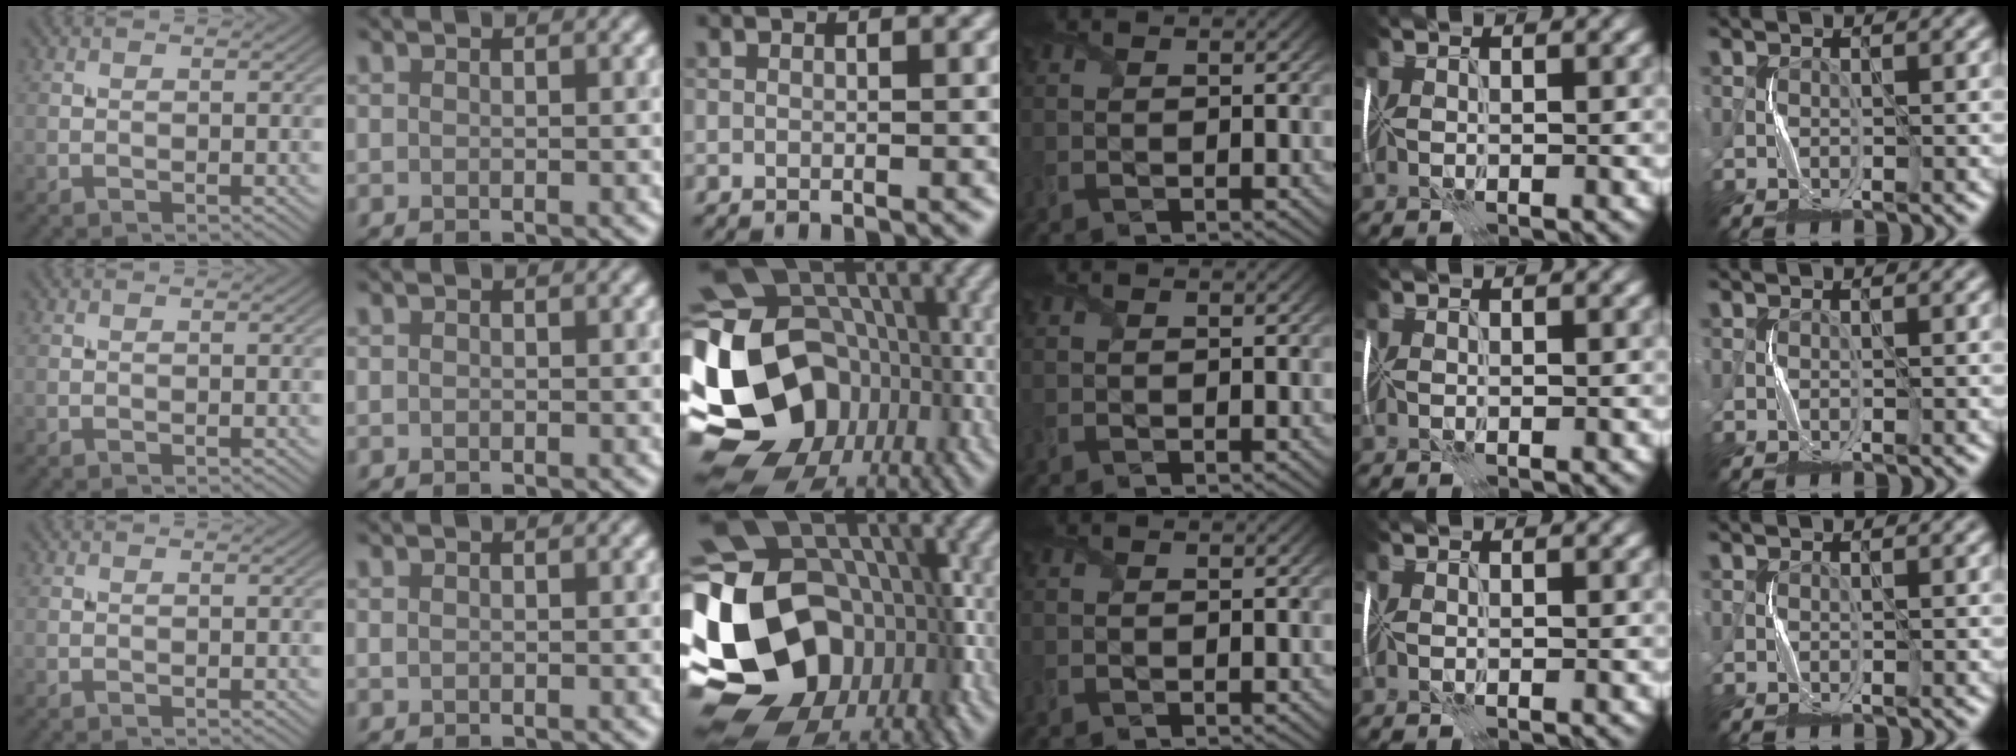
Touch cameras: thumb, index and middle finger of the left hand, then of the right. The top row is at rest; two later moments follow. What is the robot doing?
{"motion": "fold", "object": "shipping label"}